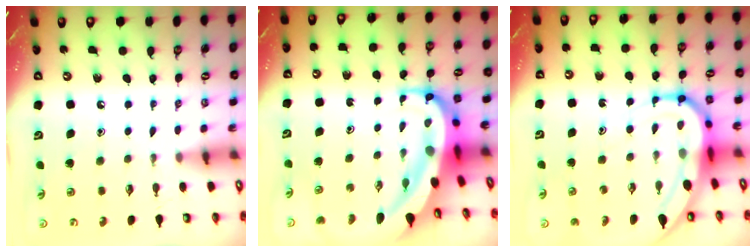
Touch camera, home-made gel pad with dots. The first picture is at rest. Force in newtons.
{"total": 13.6, "press": 13.4, "slide": 2.4}
{"total": 11.0, "press": 10.9, "slide": 1.1}